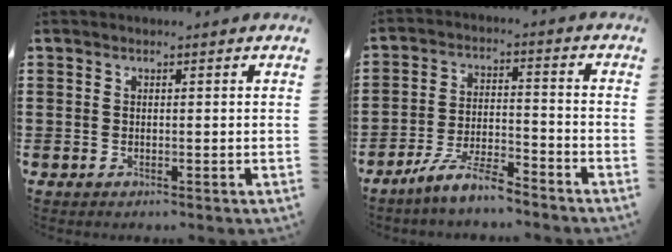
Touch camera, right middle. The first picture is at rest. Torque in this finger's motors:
{"motor_torque": [1.99, -0.15, 0.59, 0.18]}